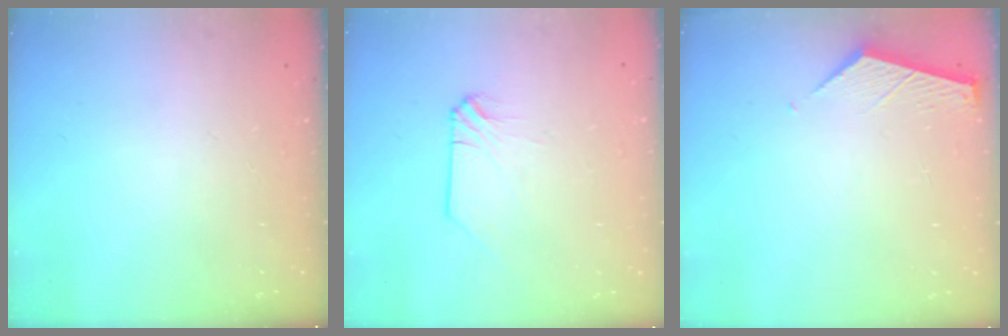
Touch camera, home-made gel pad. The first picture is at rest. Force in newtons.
{"total": 0.0}
{"total": 2.8, "press": 2.8, "slide": 0.3}